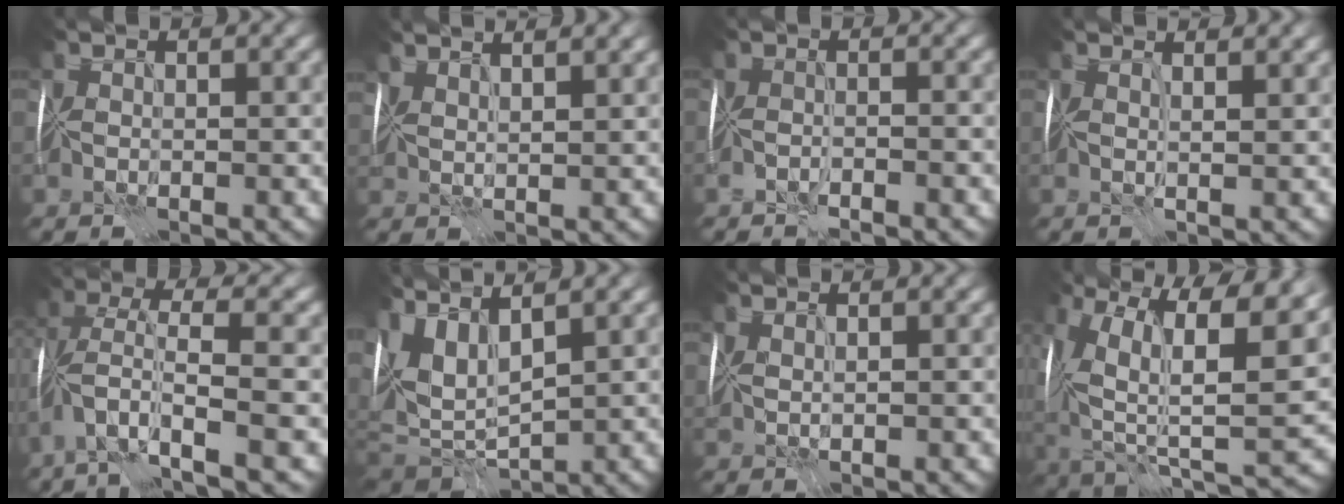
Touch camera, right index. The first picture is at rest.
{"total": 3.8, "force": [3.2, 0.4, 2.1], "torque": [-0.029, 0.015, 0.032]}
{"total": 2.4, "force": [-2.3, -0.6, 0.2], "torque": [-0.004, -0.004, -0.039]}
{"total": 2.3, "force": [1.7, -0.1, 1.5], "torque": [-0.014, 0.005, 0.008]}
{"total": 6.4, "force": [-3.3, 0.7, 5.4], "torque": [-0.114, 0.007, -0.070]}
{"total": 7.6, "force": [1.3, 3.5, 6.6], "torque": [-0.148, -0.003, 0.028]}
{"total": 1.0, "force": [0.7, -0.4, 0.5], "torque": [-0.009, 0.000, 0.015]}
{"total": 16.7, "force": [5.2, 7.5, 14.0], "torque": [-0.234, 0.020, 0.094]}